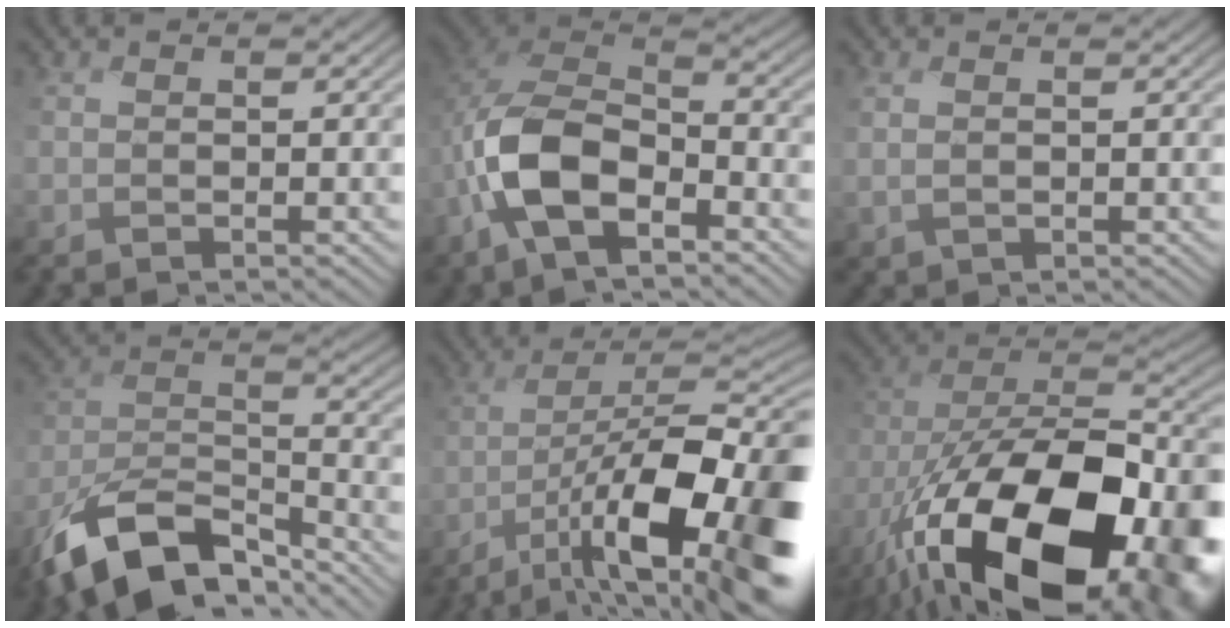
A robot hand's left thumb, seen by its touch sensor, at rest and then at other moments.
{"total": 11.3, "force": [-4.2, 6.2, 8.4], "torque": [-0.187, -0.002, -0.091]}
{"total": 1.2, "force": [0.4, 0.8, 0.8], "torque": [-0.023, 0.000, 0.013]}
{"total": 13.9, "force": [-9.9, 6.0, 7.6], "torque": [-0.174, -0.009, -0.193]}
{"total": 18.3, "force": [-7.6, 7.2, 15.0], "torque": [-0.234, -0.018, -0.131]}
{"total": 22.8, "force": [-11.9, 11.7, 15.4], "torque": [-0.320, -0.066, -0.168]}